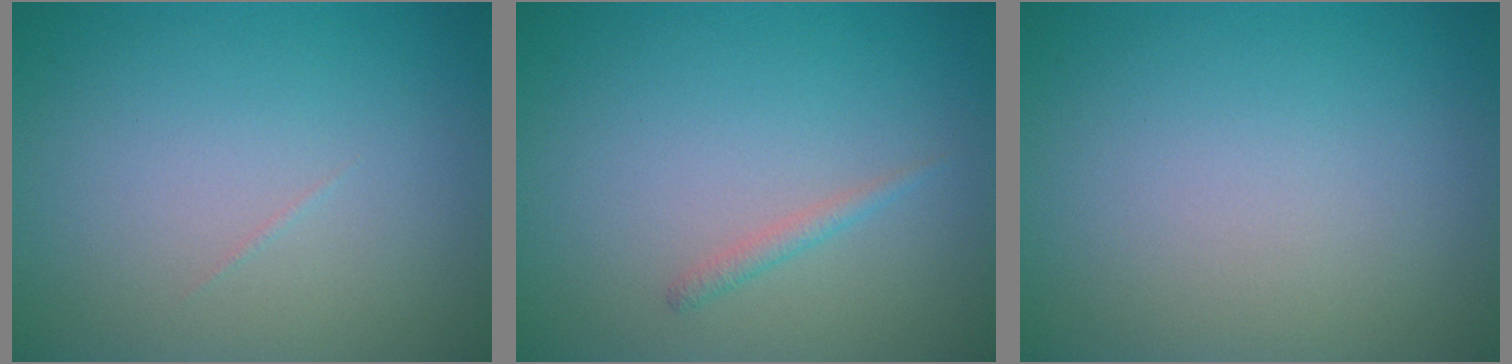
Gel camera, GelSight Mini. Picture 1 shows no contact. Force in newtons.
{"total": 0.9, "press": 0.9, "slide": 0.0}
{"total": 0.0}